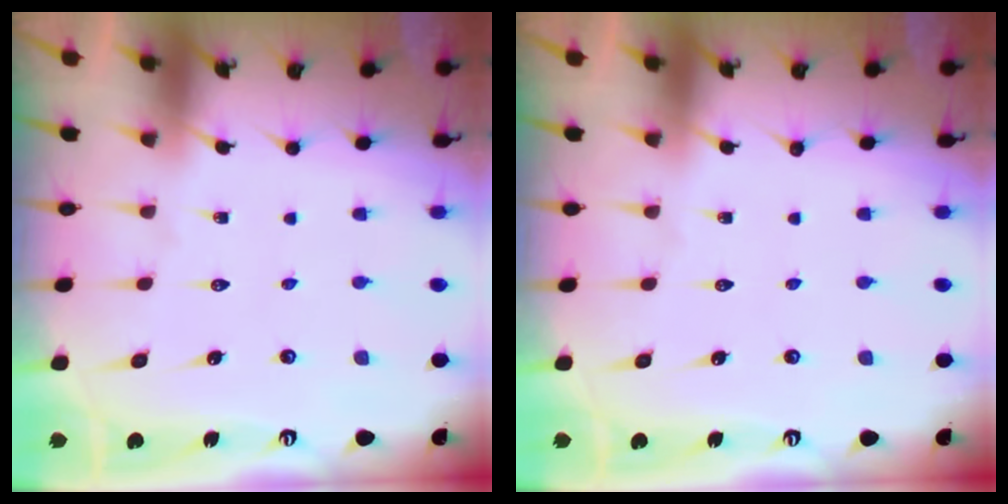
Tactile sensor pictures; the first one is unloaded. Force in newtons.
{"total": 0.0}